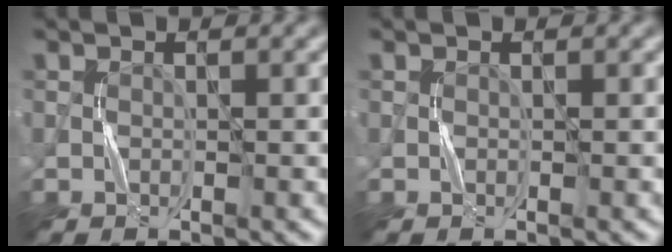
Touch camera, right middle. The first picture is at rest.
{"total": 0.0}